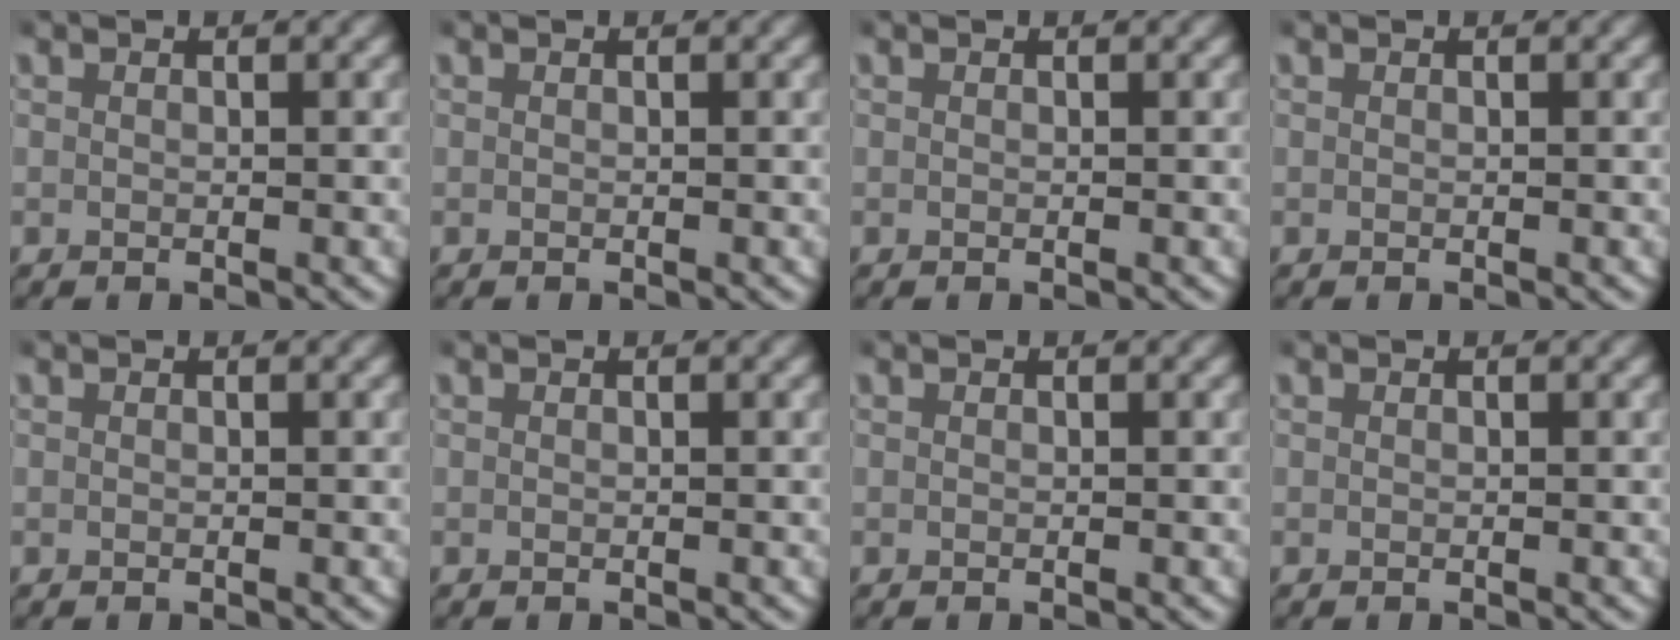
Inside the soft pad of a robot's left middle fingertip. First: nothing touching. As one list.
[{"total": 0.0}, {"total": 0.0}, {"total": 0.0}, {"total": 0.0}, {"total": 0.0}, {"total": 0.0}, {"total": 0.0}]